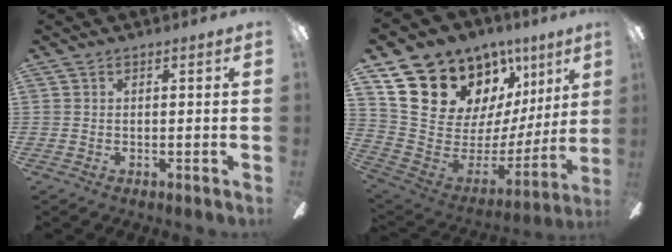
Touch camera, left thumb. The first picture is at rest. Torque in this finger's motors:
{"motor_torque": [0.68, 0.90, 1.22, -1.55, 0.17]}